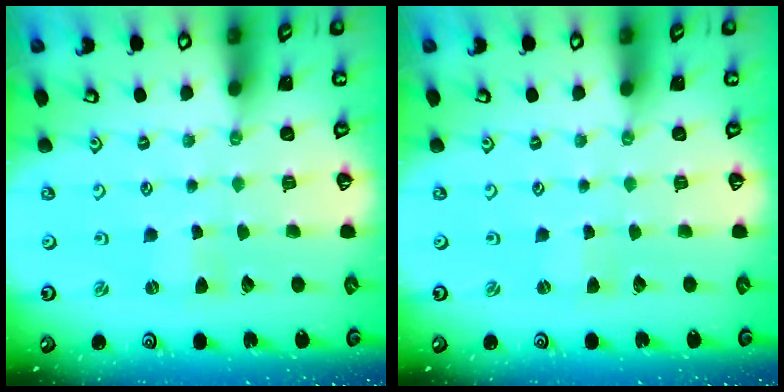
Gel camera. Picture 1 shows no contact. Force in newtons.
{"total": 0.7, "press": 0.7, "slide": 0.1}